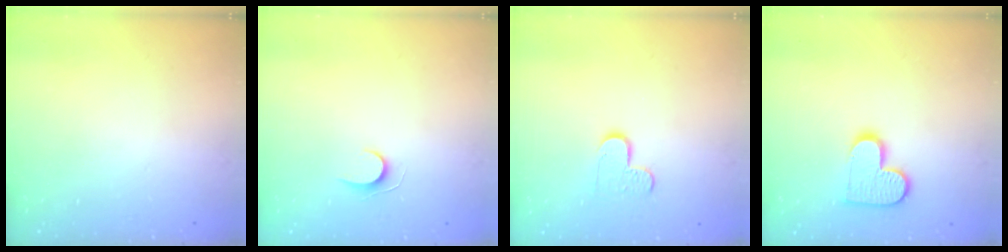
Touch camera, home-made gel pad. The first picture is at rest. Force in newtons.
{"total": 5.4, "press": 5.4, "slide": 0.5}
{"total": 5.5, "press": 5.5, "slide": 0.5}
{"total": 11.7, "press": 11.6, "slide": 0.6}